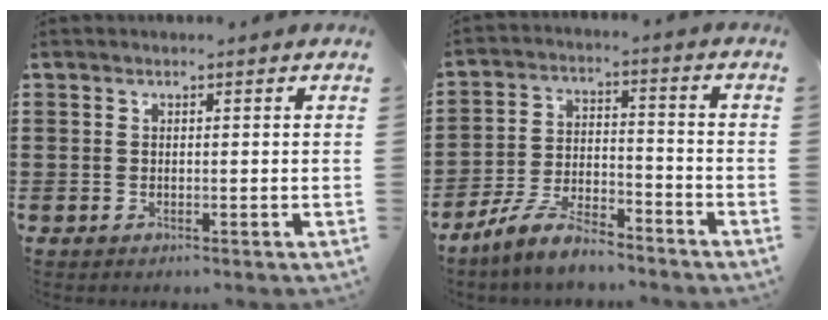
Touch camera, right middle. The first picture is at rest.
{"total": 7.7, "force": [-6.6, 1.7, 3.7], "torque": [-0.081, 0.007, -0.130]}